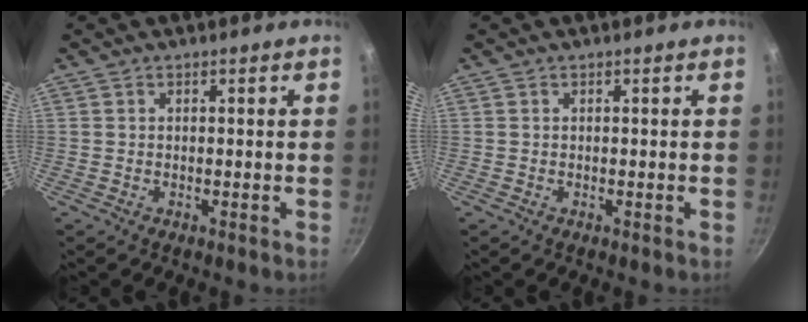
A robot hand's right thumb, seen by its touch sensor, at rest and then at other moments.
{"total": 0.0}